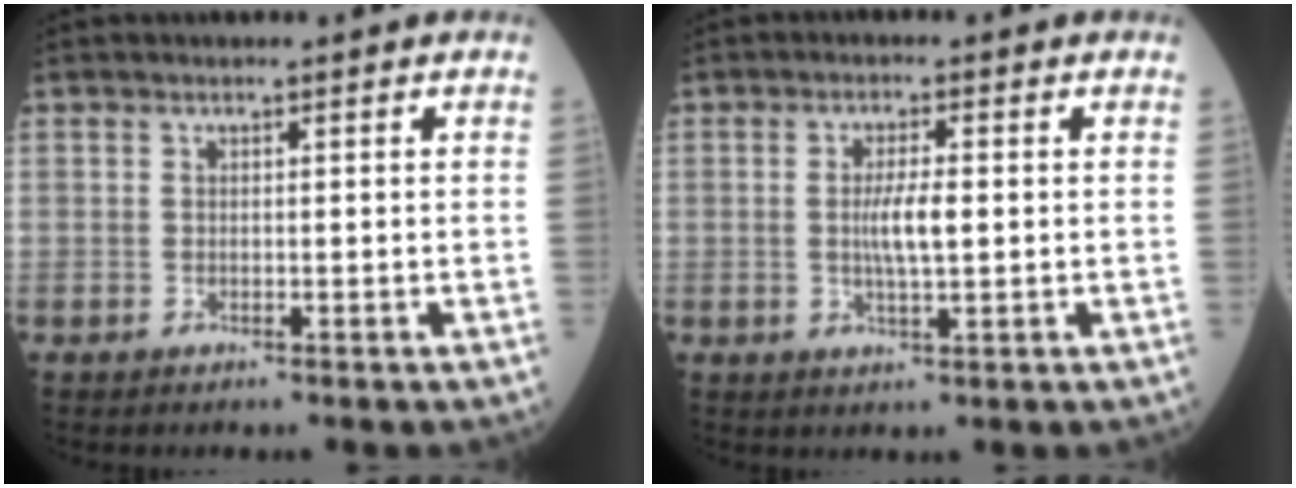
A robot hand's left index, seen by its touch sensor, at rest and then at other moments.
{"total": 4.2, "force": [0.0, 0.9, 4.1], "torque": [-0.082, -0.003, 0.001]}